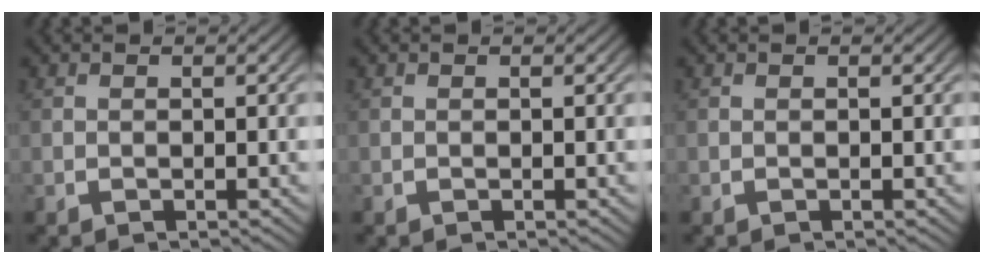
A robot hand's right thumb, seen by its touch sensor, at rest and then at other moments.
{"total": 0.0}
{"total": 0.0}